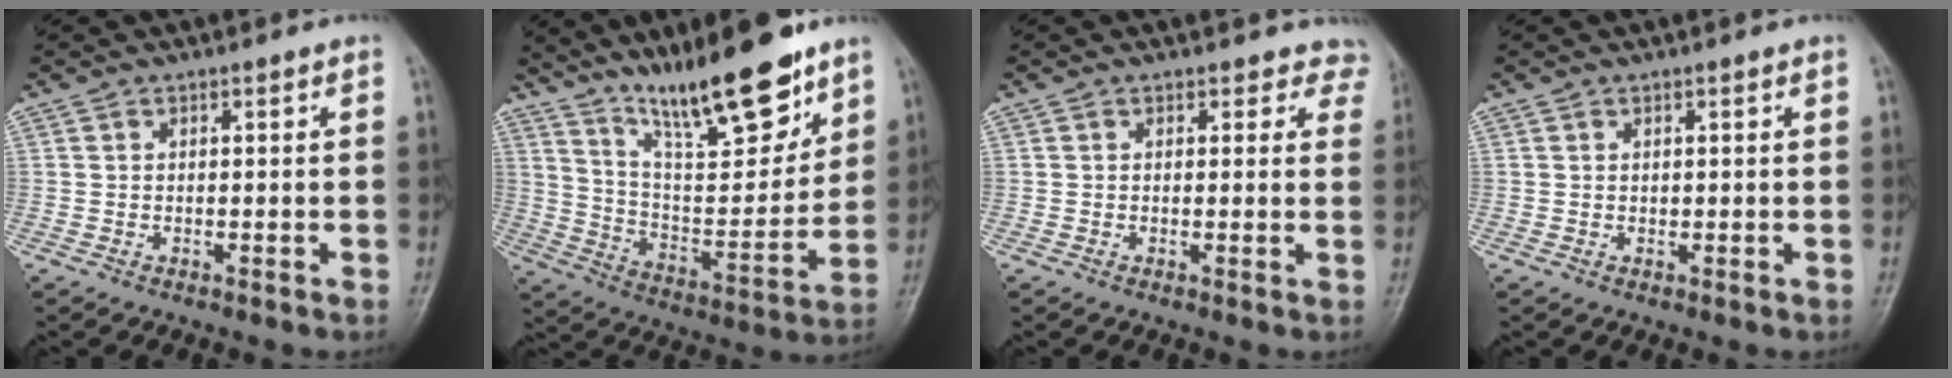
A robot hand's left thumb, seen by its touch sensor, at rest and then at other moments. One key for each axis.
{"total": 20.1, "fx": 14.6, "fy": 5.3, "fz": 12.8, "tx": -0.163, "ty": -0.086, "tz": 0.253}
{"total": 4.8, "fx": 4.3, "fy": 2.2, "fz": -0.2, "tx": 0.049, "ty": -0.018, "tz": 0.019}
{"total": 0.5, "fx": 0.3, "fy": 0.3, "fz": 0.3, "tx": 0.001, "ty": -0.002, "tz": 0.008}